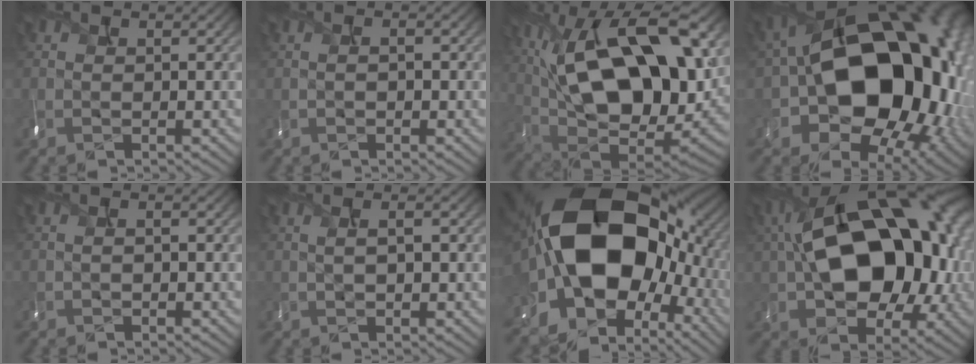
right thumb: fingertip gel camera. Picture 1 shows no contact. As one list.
[{"total": 0.8, "force": [-0.1, 0.5, 0.6], "torque": [-0.002, -0.005, -0.004]}, {"total": 19.2, "force": [5.2, 10.1, 15.5], "torque": [-0.284, 0.024, 0.090]}, {"total": 20.8, "force": [-0.2, 14.8, 14.6], "torque": [-0.229, -0.035, 0.015]}, {"total": 0.5, "force": [-0.2, 0.3, 0.4], "torque": [0.002, -0.005, -0.007]}, {"total": 1.9, "force": [0.4, 0.6, 1.8], "torque": [-0.023, 0.000, 0.001]}, {"total": 20.7, "force": [0.2, 14.8, 14.5], "torque": [-0.282, -0.009, 0.004]}, {"total": 20.6, "force": [1.8, 13.3, 15.6], "torque": [-0.258, -0.012, 0.031]}]